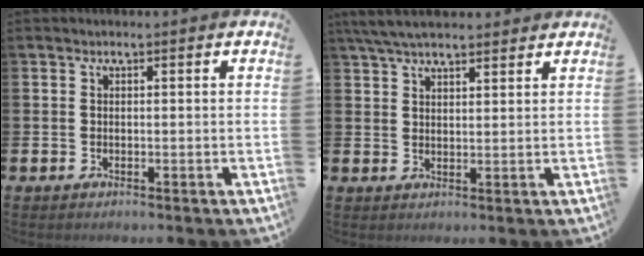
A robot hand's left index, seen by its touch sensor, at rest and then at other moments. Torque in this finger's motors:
{"motor_torque": [0.21, -0.40, 0.90, 0.21]}